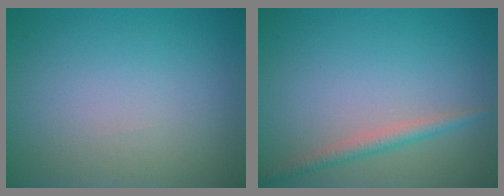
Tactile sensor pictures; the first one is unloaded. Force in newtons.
{"total": 1.8, "press": 1.8, "slide": 0.1}